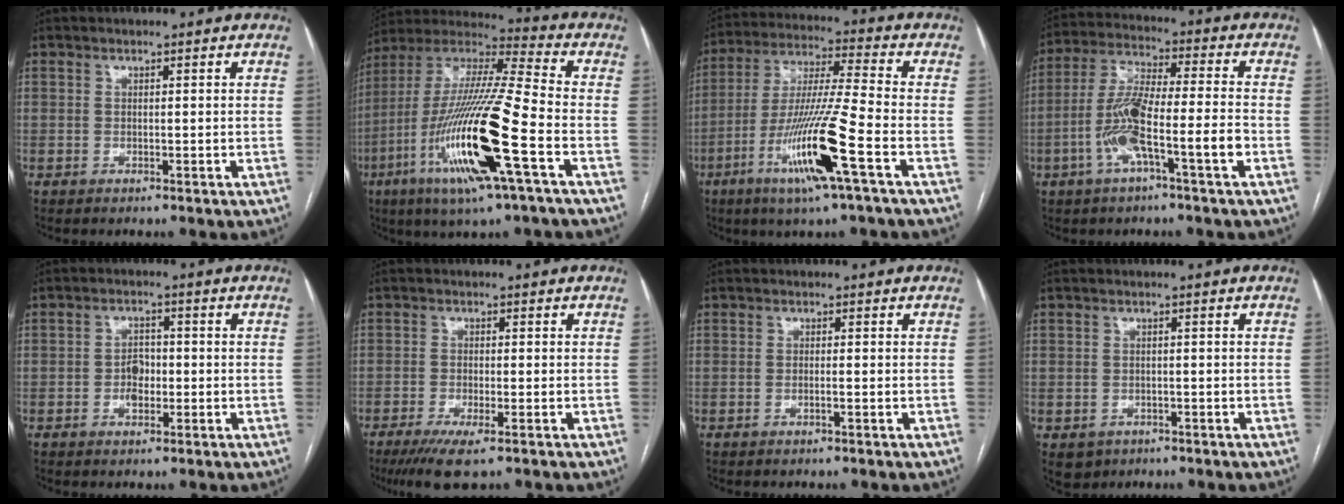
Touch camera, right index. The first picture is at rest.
{"total": 22.6, "force": [-7.6, 1.4, 21.2], "torque": [-0.448, -0.030, -0.148]}
{"total": 15.5, "force": [-6.4, -0.6, 14.1], "torque": [-0.287, -0.018, -0.123]}
{"total": 11.3, "force": [-4.1, 0.8, 10.5], "torque": [-0.214, 0.012, -0.080]}
{"total": 3.3, "force": [-0.8, 2.1, 2.4], "torque": [-0.040, 0.005, -0.014]}
{"total": 5.7, "force": [-3.7, 0.7, 4.2], "torque": [-0.075, -0.015, -0.061]}
{"total": 0.9, "force": [-0.4, -0.1, 0.8], "torque": [-0.017, 0.000, -0.006]}
{"total": 3.6, "force": [-1.7, 3.2, 0.5], "torque": [-0.004, 0.002, -0.021]}